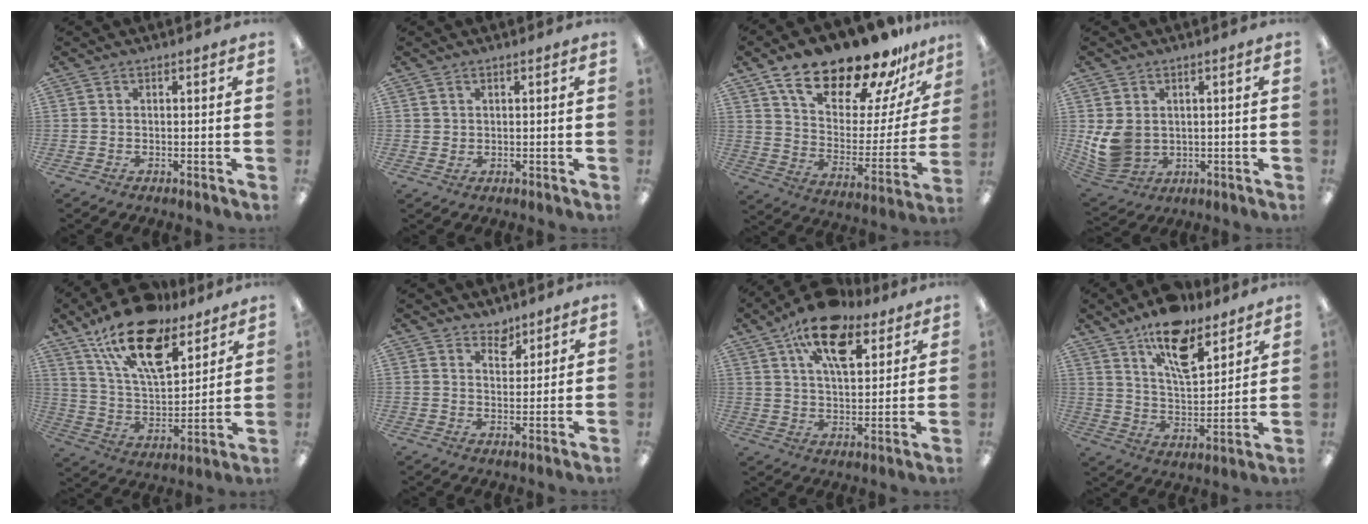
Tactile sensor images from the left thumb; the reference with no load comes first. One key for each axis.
{"total": 1.4, "fx": 1.0, "fy": 1.0, "fz": 0.1, "tx": 0.004, "ty": -0.003, "tz": 0.017}
{"total": 22.8, "fx": 18.0, "fy": 7.8, "fz": 11.7, "tx": -0.188, "ty": -0.128, "tz": 0.305}
{"total": 9.0, "fx": 0.9, "fy": 7.6, "fz": 4.7, "tx": -0.108, "ty": -0.003, "tz": 0.022}
{"total": 20.2, "fx": 14.2, "fy": 8.5, "fz": 11.6, "tx": -0.209, "ty": -0.074, "tz": 0.251}
{"total": 4.2, "fx": 3.6, "fy": 2.0, "fz": 0.6, "tx": 0.003, "ty": -0.025, "tz": 0.064}
{"total": 16.2, "fx": 10.4, "fy": 7.6, "fz": 9.9, "tx": -0.159, "ty": -0.044, "tz": 0.179}
{"total": 14.5, "fx": 10.6, "fy": 5.9, "fz": 7.9, "tx": -0.128, "ty": -0.054, "tz": 0.184}